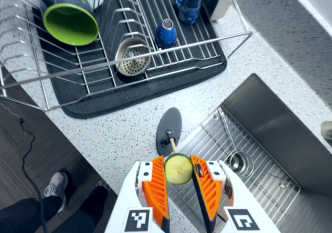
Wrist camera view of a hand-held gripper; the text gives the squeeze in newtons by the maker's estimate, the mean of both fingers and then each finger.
{"total": 7.0, "left": 6.9, "right": 7.2}